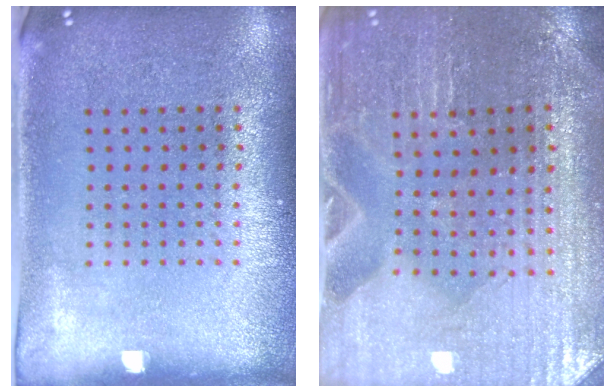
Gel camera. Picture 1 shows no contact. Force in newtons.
{"total": 1.5, "press": 1.4, "slide": 0.2}